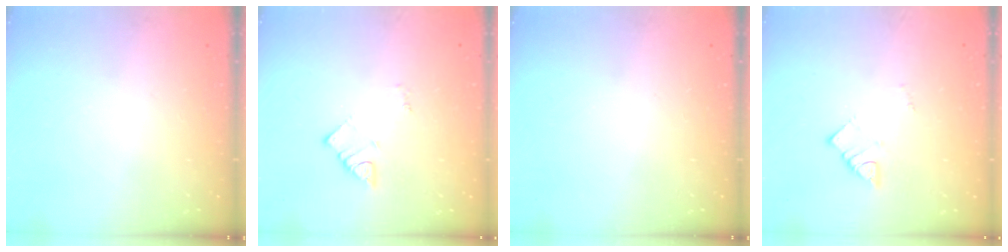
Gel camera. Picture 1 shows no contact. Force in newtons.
{"total": 2.7, "press": 2.7, "slide": 0.4}
{"total": 0.0}
{"total": 2.7, "press": 2.7, "slide": 0.1}